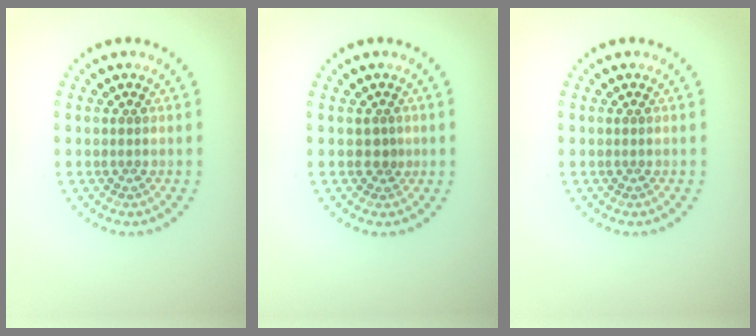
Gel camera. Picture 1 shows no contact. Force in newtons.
{"total": 1.2, "press": 0.8, "slide": 0.9}
{"total": 0.0}